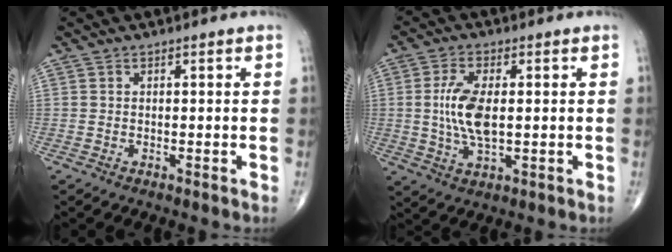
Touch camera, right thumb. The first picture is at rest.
{"total": 8.9, "force": [0.4, 3.9, 7.9], "torque": [-0.168, -0.006, 0.010]}